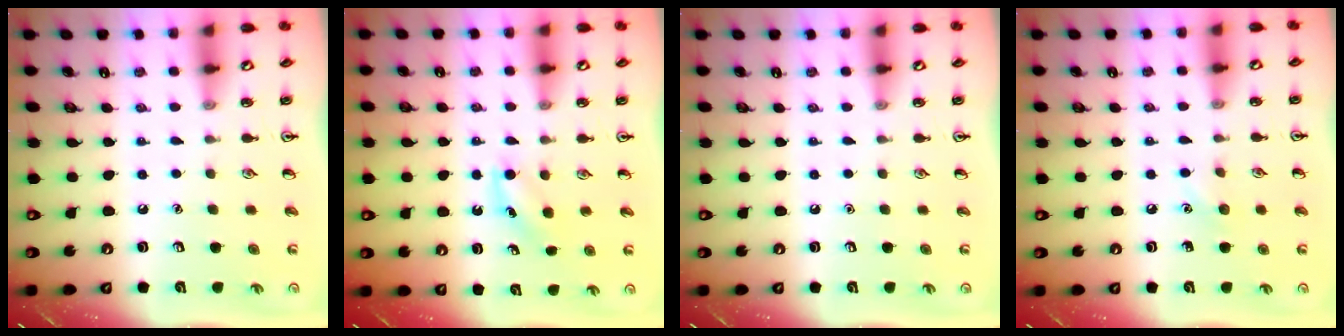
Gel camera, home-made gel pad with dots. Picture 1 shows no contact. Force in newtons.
{"total": 3.9, "press": 3.7, "slide": 1.3}
{"total": 0.0}
{"total": 5.7, "press": 5.4, "slide": 1.8}